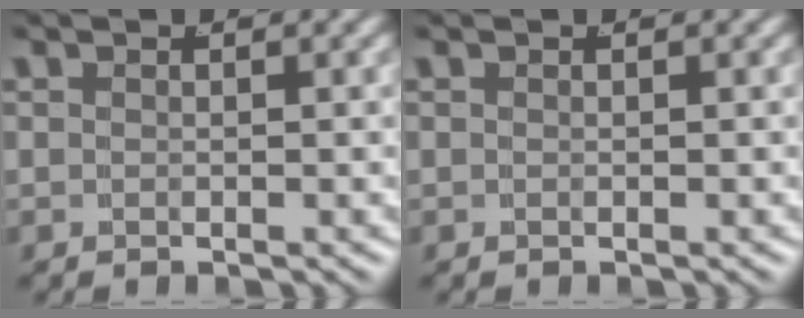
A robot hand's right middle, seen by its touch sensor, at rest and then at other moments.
{"total": 0.0}